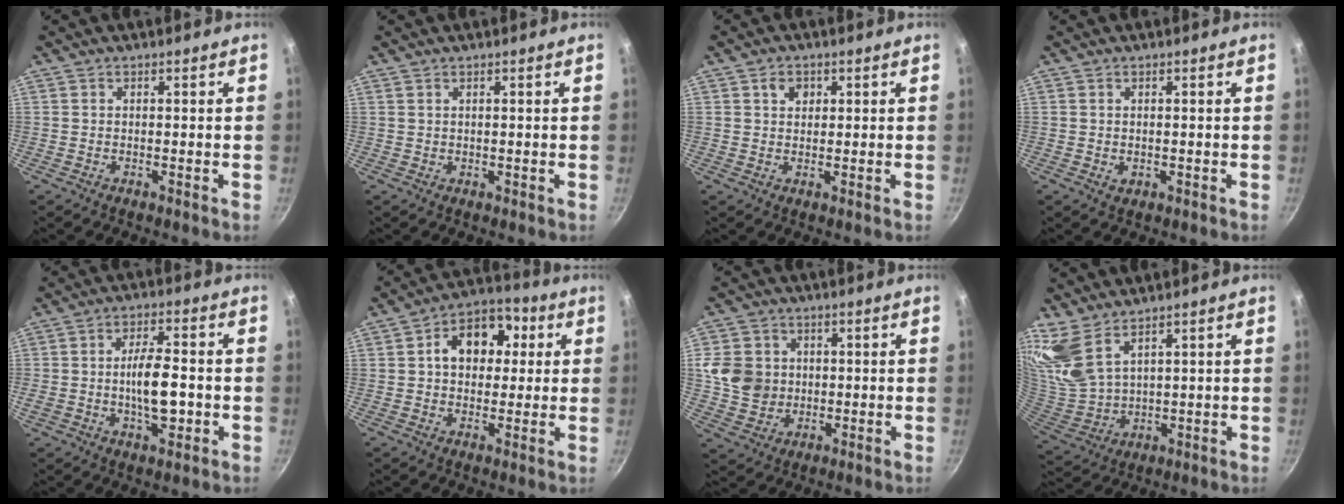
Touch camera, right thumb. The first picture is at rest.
{"total": 0.8, "force": [0.6, 0.4, 0.3], "torque": [0.000, -0.006, 0.009]}
{"total": 2.9, "force": [1.1, 2.3, 1.4], "torque": [-0.008, -0.001, 0.016]}
{"total": 1.2, "force": [0.1, 0.8, 0.8], "torque": [-0.011, -0.002, 0.002]}
{"total": 9.7, "force": [-1.4, 4.5, 8.5], "torque": [-0.129, 0.021, -0.022]}
{"total": 12.6, "force": [2.6, 9.3, 8.1], "torque": [-0.080, 0.019, 0.023]}
{"total": 9.6, "force": [0.9, 8.7, 4.0], "torque": [-0.047, -0.003, 0.021]}
{"total": 10.6, "force": [7.4, 4.7, 5.9], "torque": [-0.117, -0.052, 0.169]}